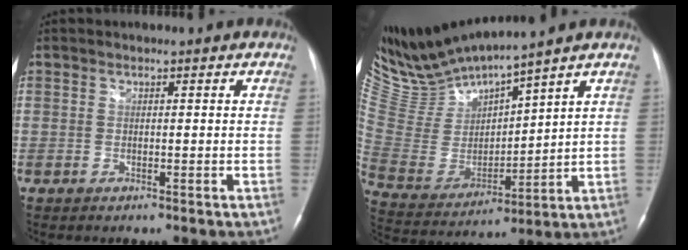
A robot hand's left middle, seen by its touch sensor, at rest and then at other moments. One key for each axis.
{"total": 12.1, "fx": 11.6, "fy": -1.0, "fz": 3.1, "tx": -0.087, "ty": -0.011, "tz": 0.251}